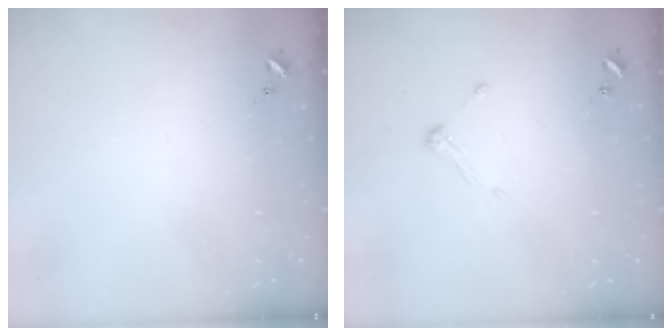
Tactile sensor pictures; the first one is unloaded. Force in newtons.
{"total": 4.3, "press": 4.3, "slide": 0.2}